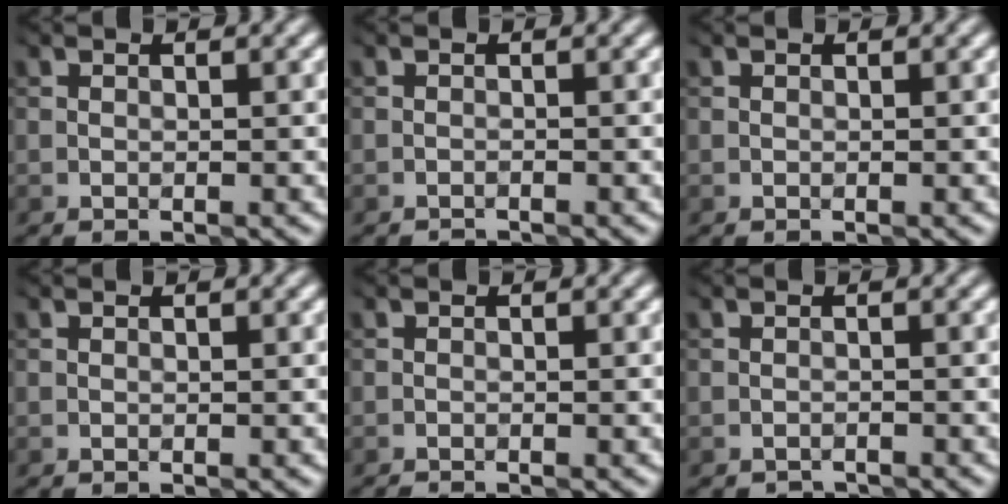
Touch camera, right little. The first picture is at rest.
{"total": 1.3, "force": [-1.2, -0.3, -0.5], "torque": [0.009, -0.002, -0.025]}
{"total": 0.0}
{"total": 0.0}
{"total": 1.1, "force": [-1.0, -0.3, -0.3], "torque": [0.005, -0.003, -0.021]}
{"total": 1.5, "force": [-1.5, -0.1, -0.4], "torque": [0.011, -0.005, -0.030]}